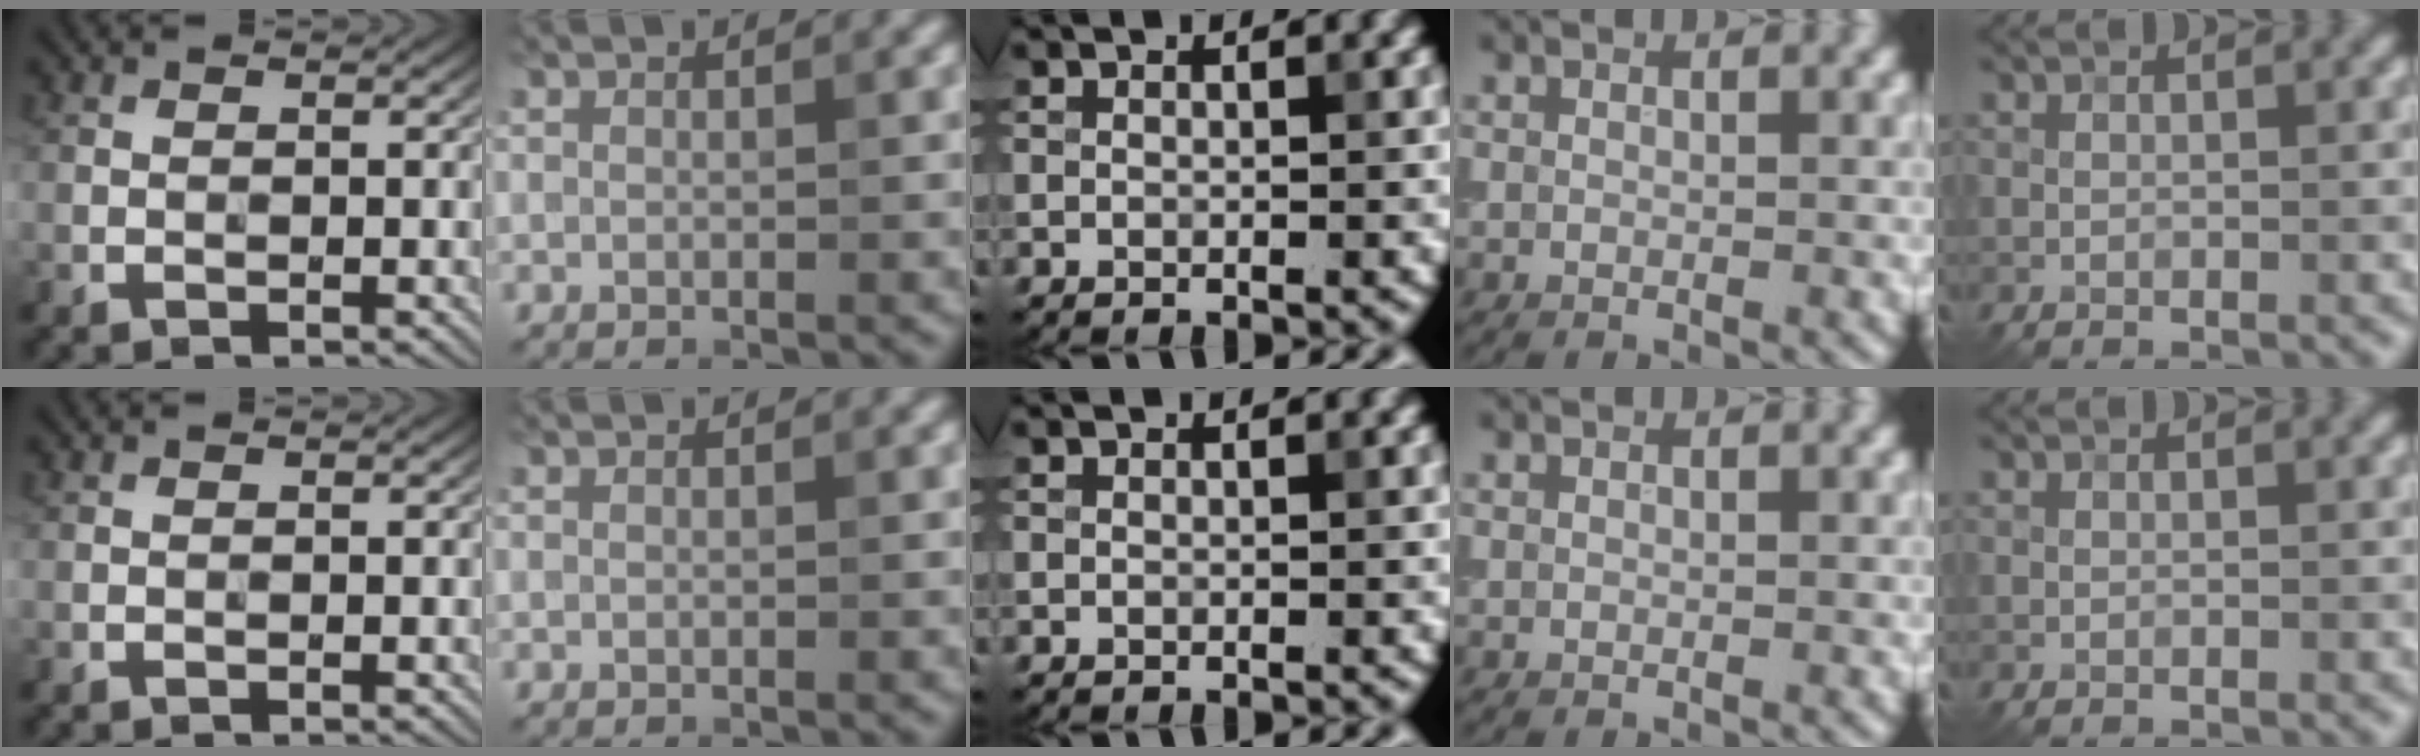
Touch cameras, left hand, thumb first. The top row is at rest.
{}